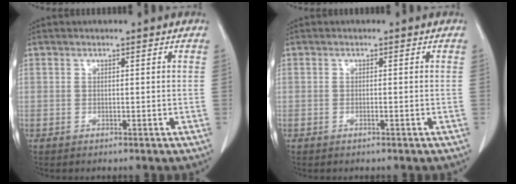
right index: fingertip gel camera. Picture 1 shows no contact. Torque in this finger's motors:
{"motor_torque": [-0.07, 0.06, -0.03, -0.01]}